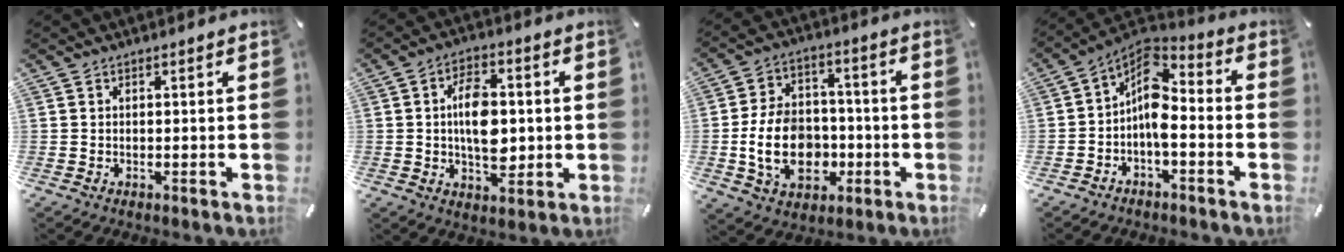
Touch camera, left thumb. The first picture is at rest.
{"total": 10.7, "force": [0.1, 6.6, 8.4], "torque": [-0.148, 0.003, -0.001]}
{"total": 15.4, "force": [-3.1, 11.3, 10.0], "torque": [-0.206, 0.014, -0.052]}
{"total": 9.4, "force": [-2.0, 5.6, 7.3], "torque": [-0.133, -0.009, -0.042]}